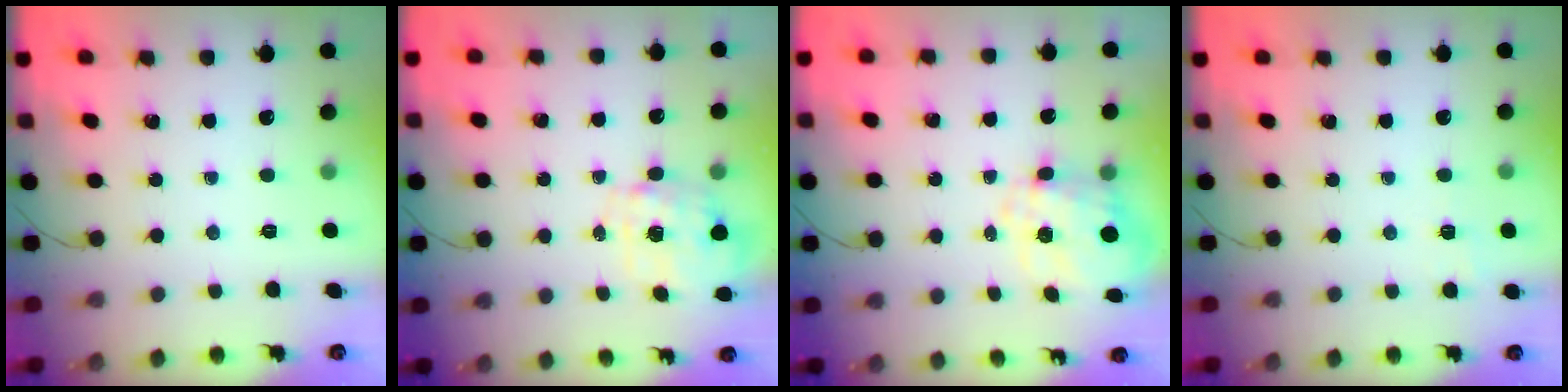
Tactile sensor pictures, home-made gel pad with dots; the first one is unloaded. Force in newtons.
{"total": 2.8, "press": 2.6, "slide": 0.9}
{"total": 9.1, "press": 9.0, "slide": 1.5}
{"total": 1.4, "press": 0.2, "slide": 1.4}